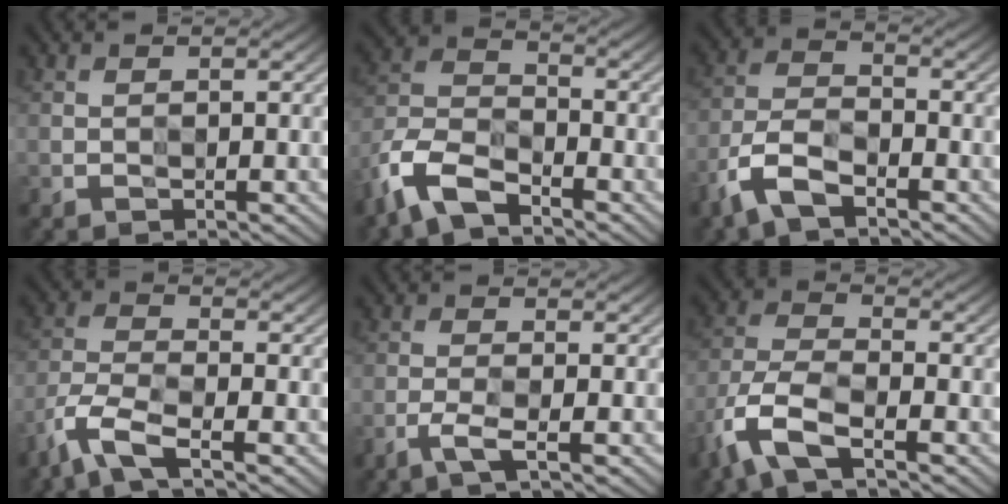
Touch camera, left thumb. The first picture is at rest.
{"total": 9.4, "force": [-7.0, 4.0, 5.0], "torque": [-0.107, -0.011, -0.151]}
{"total": 6.9, "force": [-5.0, 2.7, 3.8], "torque": [-0.081, -0.002, -0.110]}
{"total": 6.4, "force": [-5.1, 1.3, 3.6], "torque": [-0.083, -0.005, -0.115]}
{"total": 2.5, "force": [-2.1, -0.3, 1.4], "torque": [-0.032, 0.001, -0.044]}
{"total": 8.4, "force": [-5.8, 2.9, 5.3], "torque": [-0.124, -0.008, -0.127]}